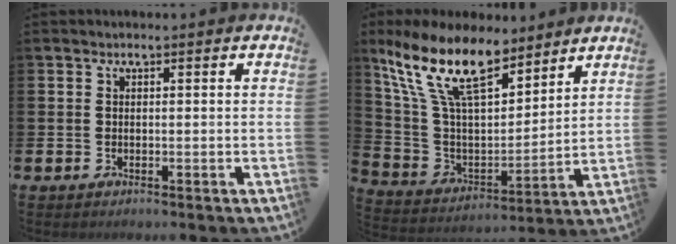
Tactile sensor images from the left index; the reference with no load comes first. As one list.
[{"total": 14.4, "force": [10.8, 5.4, 7.8], "torque": [-0.193, -0.045, 0.193]}]